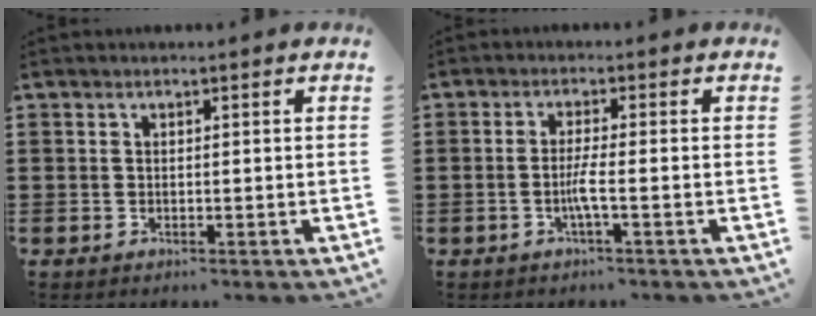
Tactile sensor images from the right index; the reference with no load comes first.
{"total": 3.1, "force": [-1.1, -0.2, 2.9], "torque": [-0.067, -0.011, -0.026]}